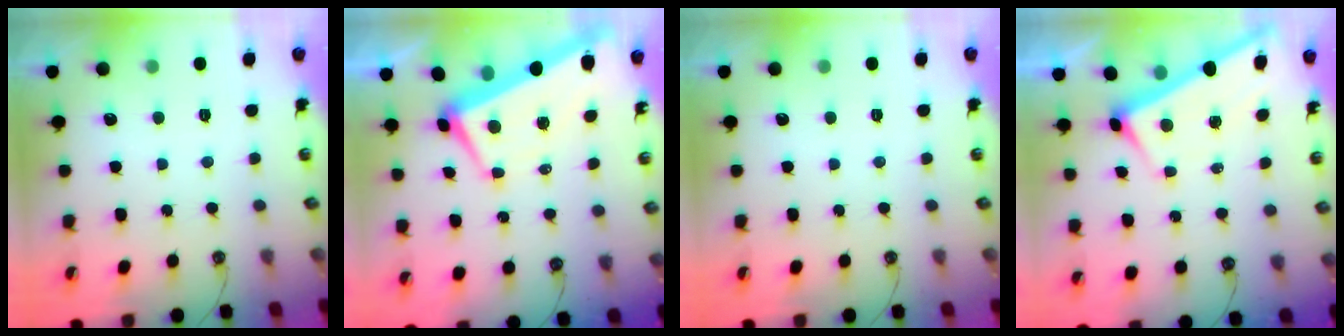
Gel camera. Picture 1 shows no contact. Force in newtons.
{"total": 1.9, "press": 1.5, "slide": 1.2}
{"total": 0.0}
{"total": 4.7, "press": 4.7, "slide": 0.1}